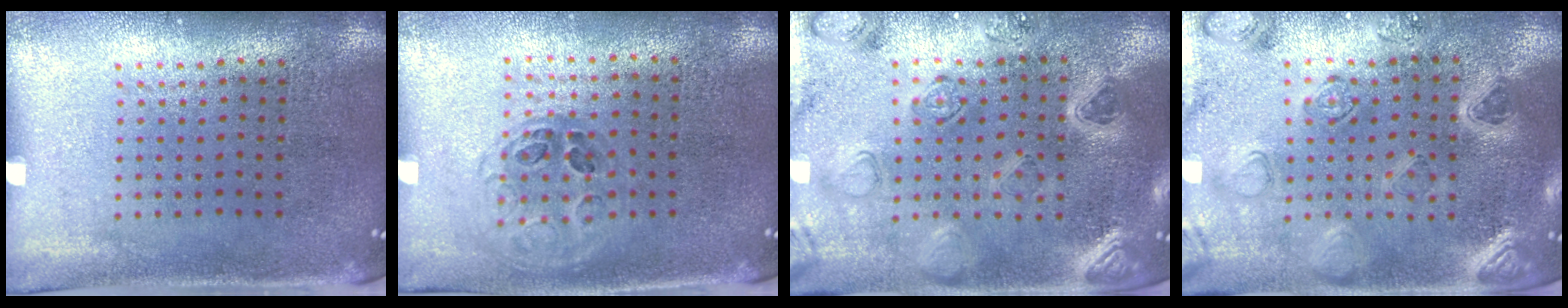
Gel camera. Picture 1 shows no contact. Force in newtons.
{"total": 1.1, "press": 1.0, "slide": 0.6}
{"total": 2.2, "press": 2.2, "slide": 0.4}
{"total": 2.2, "press": 2.2, "slide": 0.4}